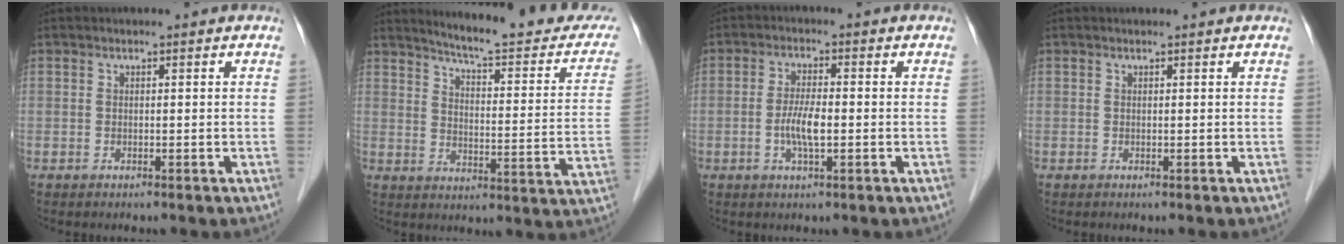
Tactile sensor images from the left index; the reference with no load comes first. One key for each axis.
{"total": 18.8, "fx": 17.0, "fy": 2.1, "fz": 7.8, "tx": -0.097, "ty": -0.066, "tz": 0.201}
{"total": 4.4, "fx": -1.4, "fy": 0.9, "fz": 4.1, "tx": -0.085, "ty": -0.007, "tz": -0.026}
{"total": 0.0}